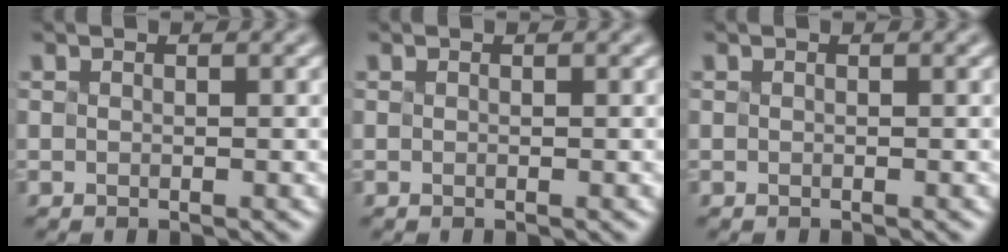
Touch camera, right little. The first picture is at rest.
{"total": 0.0}
{"total": 0.0}